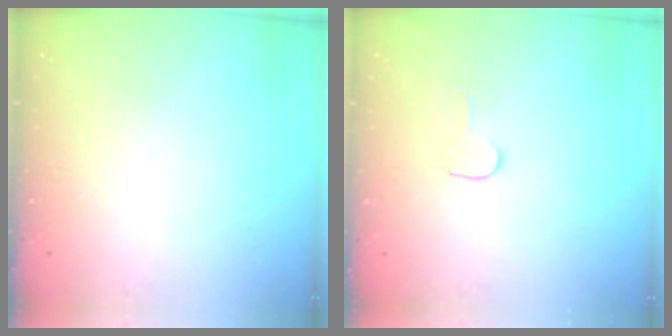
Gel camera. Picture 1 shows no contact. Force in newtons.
{"total": 3.2, "press": 3.2, "slide": 0.3}